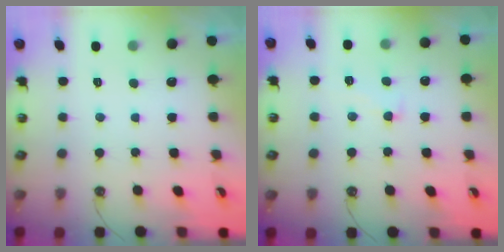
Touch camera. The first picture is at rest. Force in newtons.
{"total": 2.1, "press": 2.0, "slide": 0.8}